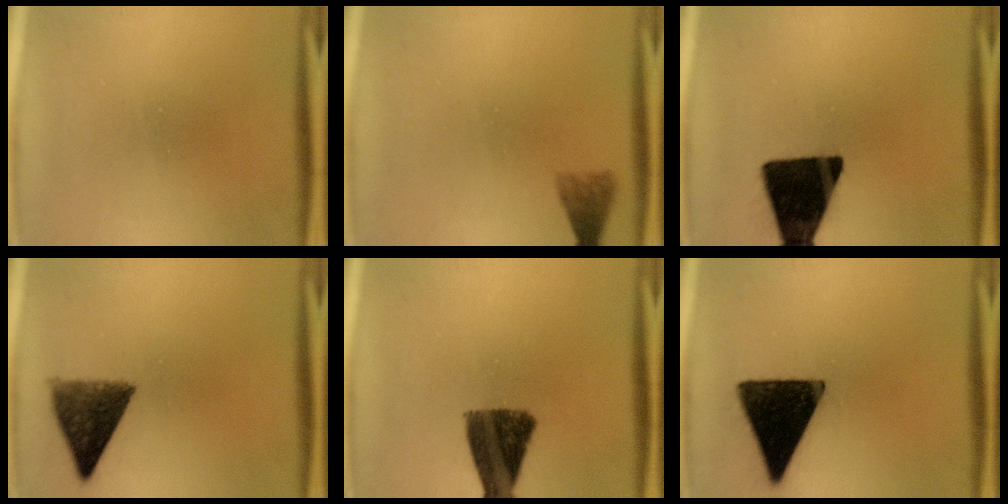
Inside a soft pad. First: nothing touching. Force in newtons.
{"total": 2.9}
{"total": 16.5}
{"total": 8.6}
{"total": 11.0}
{"total": 16.2}